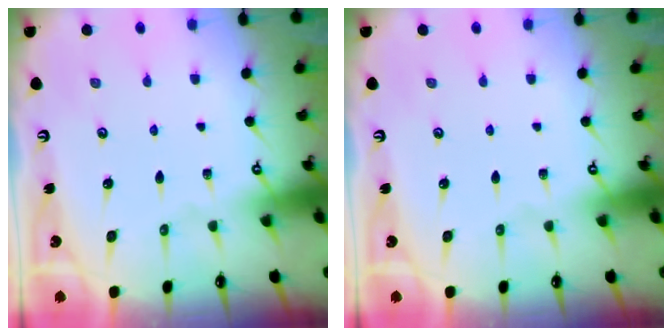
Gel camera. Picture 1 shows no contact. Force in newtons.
{"total": 0.0}